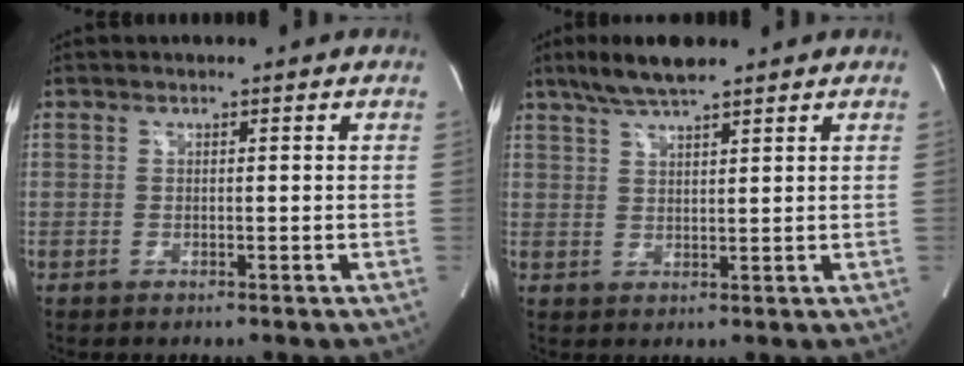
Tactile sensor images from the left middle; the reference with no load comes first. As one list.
[{"total": 6.2, "force": [4.9, 0.9, 3.7], "torque": [-0.076, 0.015, 0.090]}]